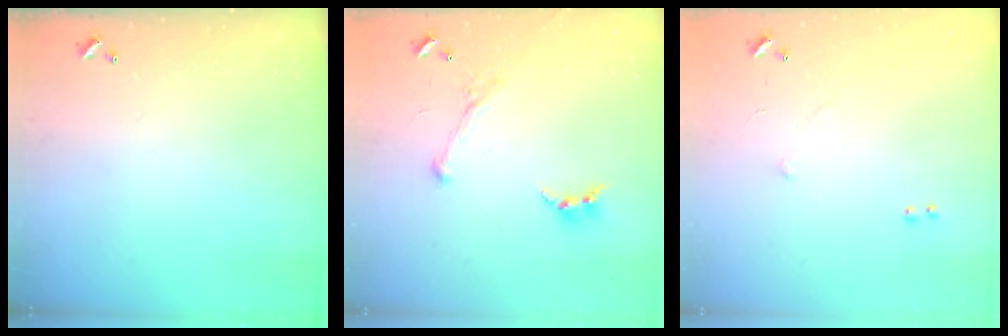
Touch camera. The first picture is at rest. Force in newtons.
{"total": 2.8, "press": 2.6, "slide": 1.0}
{"total": 5.9, "press": 5.9, "slide": 0.8}